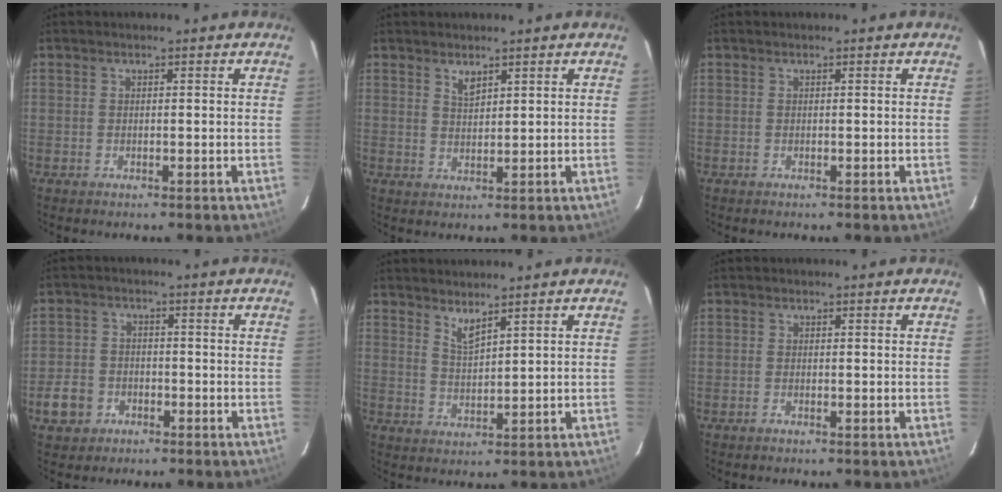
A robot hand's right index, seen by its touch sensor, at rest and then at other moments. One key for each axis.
{"total": 1.9, "fx": 1.6, "fy": 0.4, "fz": 0.8, "tx": -0.014, "ty": -0.002, "tz": 0.029}
{"total": 0.0}
{"total": 6.3, "fx": -3.1, "fy": 5.2, "fz": 1.9, "tx": -0.055, "ty": 0.016, "tz": -0.050}
{"total": 3.0, "fx": 2.7, "fy": -0.3, "fz": 1.3, "tx": -0.025, "ty": -0.006, "tz": 0.047}
{"total": 0.5, "fx": -0.4, "fy": 0.2, "fz": 0.3, "tx": -0.006, "ty": 0.000, "tz": -0.009}